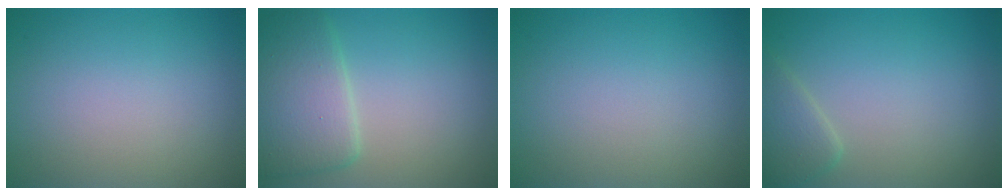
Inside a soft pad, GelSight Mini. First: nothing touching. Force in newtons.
{"total": 4.9, "press": 4.9, "slide": 0.1}
{"total": 0.0}
{"total": 2.2, "press": 2.1, "slide": 0.2}